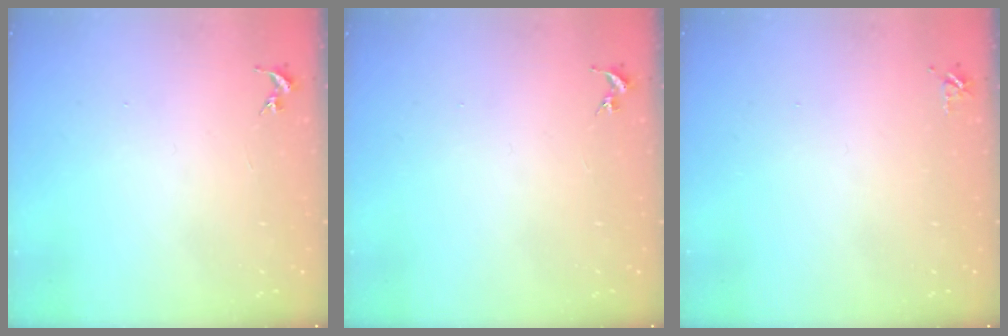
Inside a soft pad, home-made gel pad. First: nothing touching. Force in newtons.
{"total": 0.0}
{"total": 4.1, "press": 4.1, "slide": 0.5}